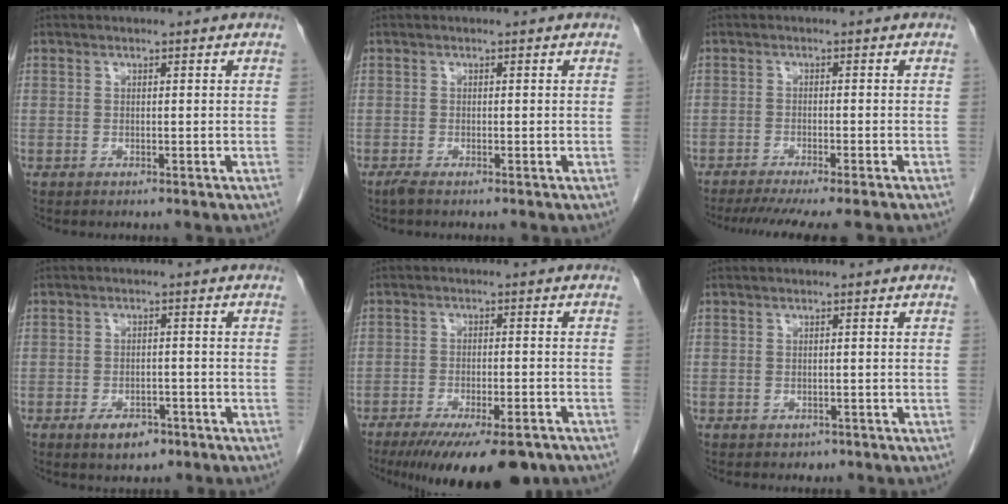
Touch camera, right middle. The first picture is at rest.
{"total": 0.9, "force": [-0.7, 0.0, 0.6], "torque": [-0.019, -0.006, -0.015]}
{"total": 11.2, "force": [-9.6, 0.3, 5.7], "torque": [-0.066, -0.023, -0.135]}
{"total": 4.2, "force": [-2.6, 2.2, 2.5], "torque": [-0.039, 0.002, -0.031]}
{"total": 15.0, "force": [-11.3, 3.6, 9.2], "torque": [-0.120, -0.024, -0.165]}
{"total": 0.9, "force": [-0.6, 0.7, 0.2], "torque": [-0.005, 0.001, -0.004]}